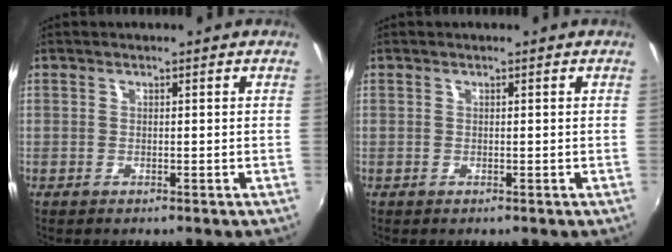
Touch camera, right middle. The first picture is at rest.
{"total": 0.0}